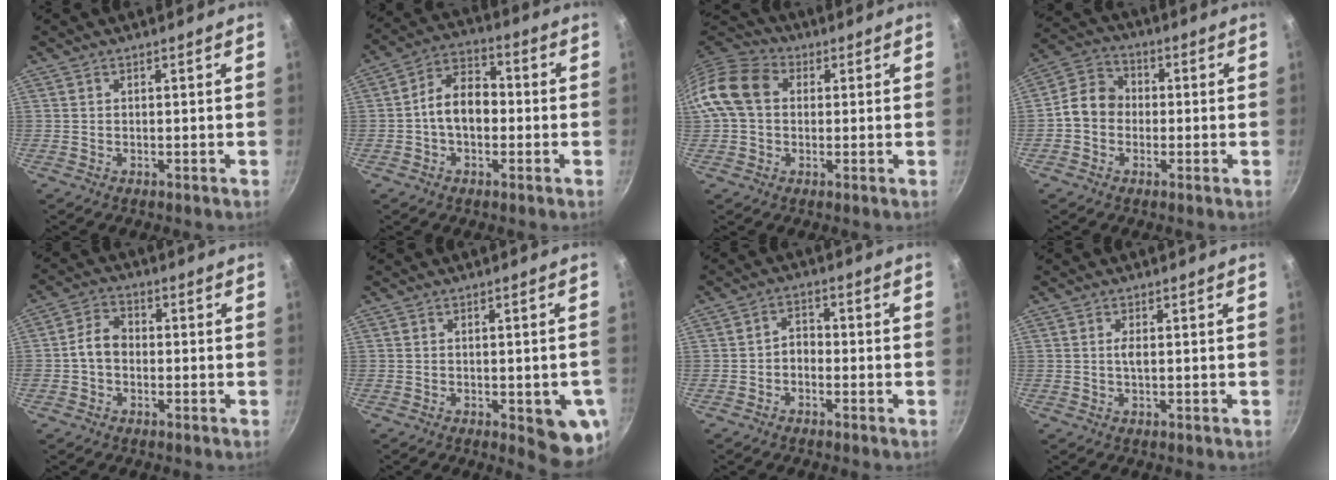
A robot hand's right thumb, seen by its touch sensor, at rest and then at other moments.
{"total": 9.4, "force": [-1.1, 6.5, 6.8], "torque": [-0.082, 0.035, -0.033]}
{"total": 11.3, "force": [1.3, 8.8, 7.0], "torque": [-0.112, 0.026, 0.004]}
{"total": 7.9, "force": [-0.8, 6.7, 4.1], "torque": [-0.046, 0.022, -0.036]}
{"total": 5.5, "force": [-0.8, 4.2, 3.5], "torque": [-0.046, 0.022, -0.025]}
{"total": 9.4, "force": [-2.5, 3.3, 8.5], "torque": [-0.071, 0.002, -0.026]}
{"total": 3.0, "force": [-1.3, 2.2, 1.7], "torque": [-0.015, 0.019, -0.030]}
{"total": 1.7, "force": [0.1, 0.6, 1.6], "torque": [-0.034, 0.001, 0.001]}